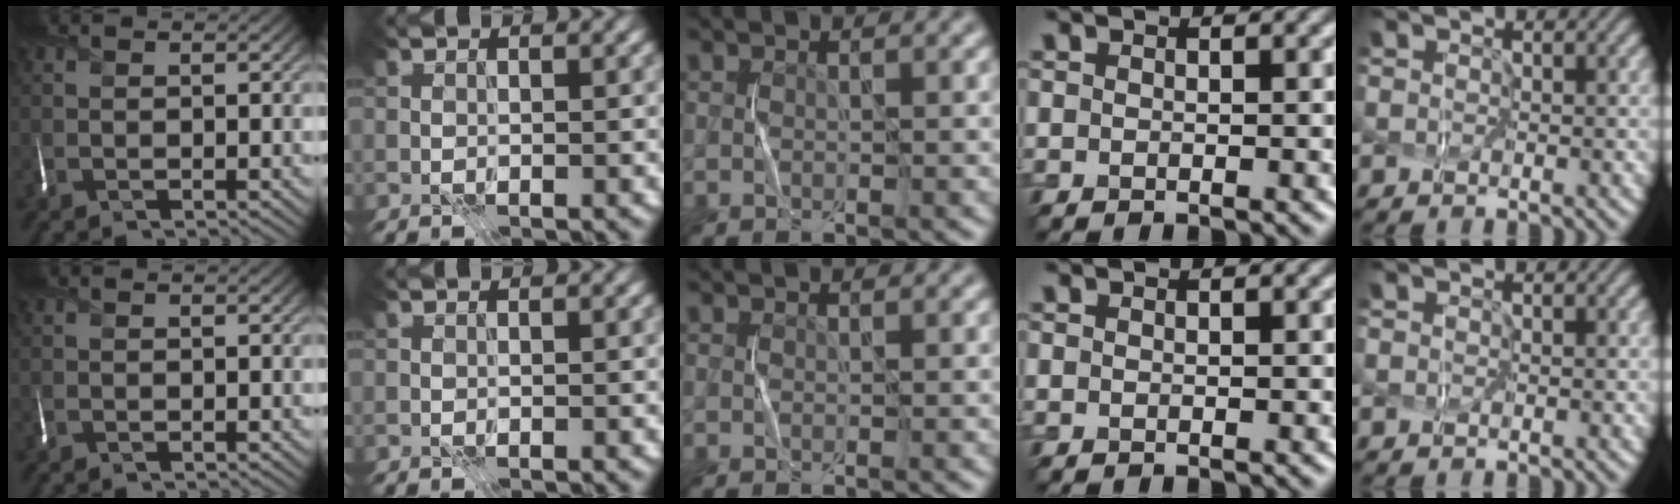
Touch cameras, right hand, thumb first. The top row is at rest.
{}